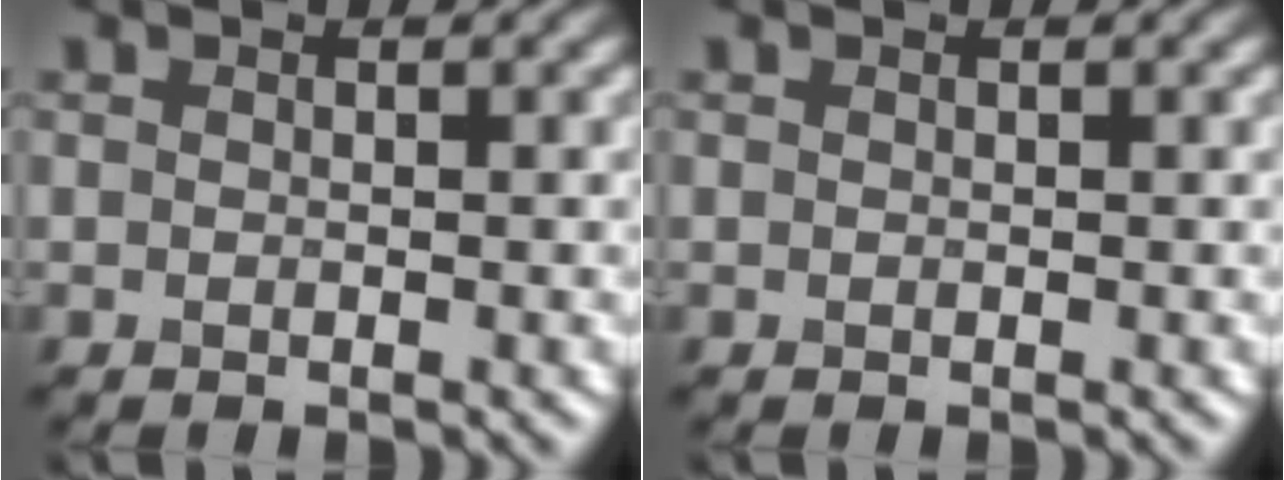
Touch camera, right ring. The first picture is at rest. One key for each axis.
{"total": 0.0}